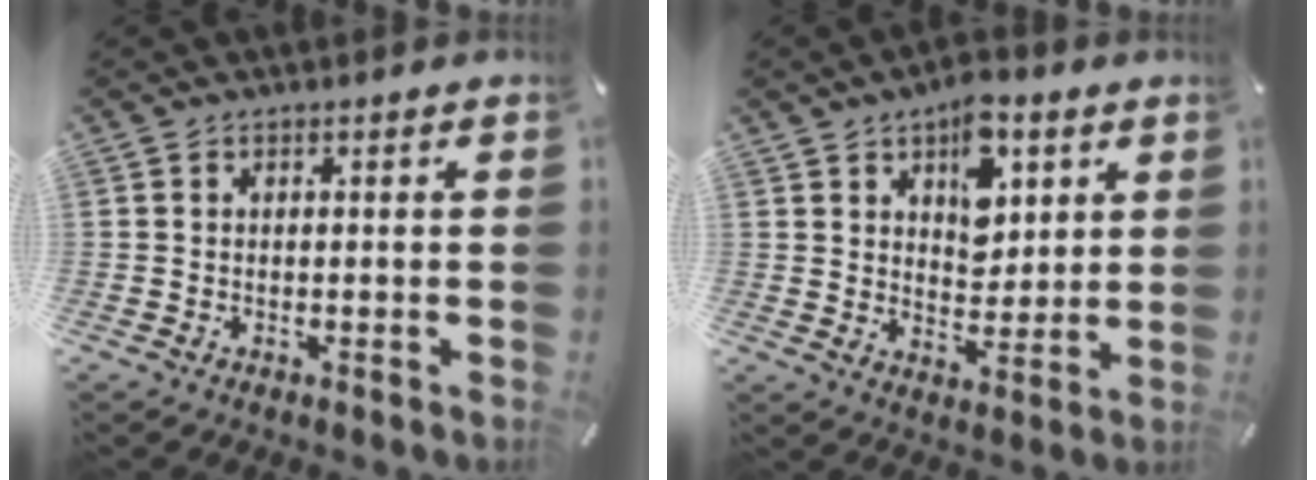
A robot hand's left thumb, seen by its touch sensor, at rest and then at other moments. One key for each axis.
{"total": 10.9, "fx": 5.4, "fy": 7.1, "fz": 6.3, "tx": -0.077, "ty": -0.019, "tz": 0.091}